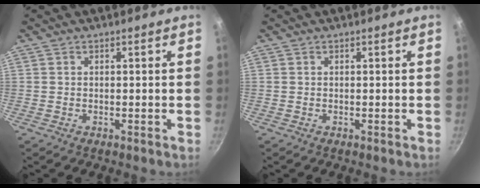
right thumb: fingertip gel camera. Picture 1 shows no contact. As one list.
[{"total": 0.0}]